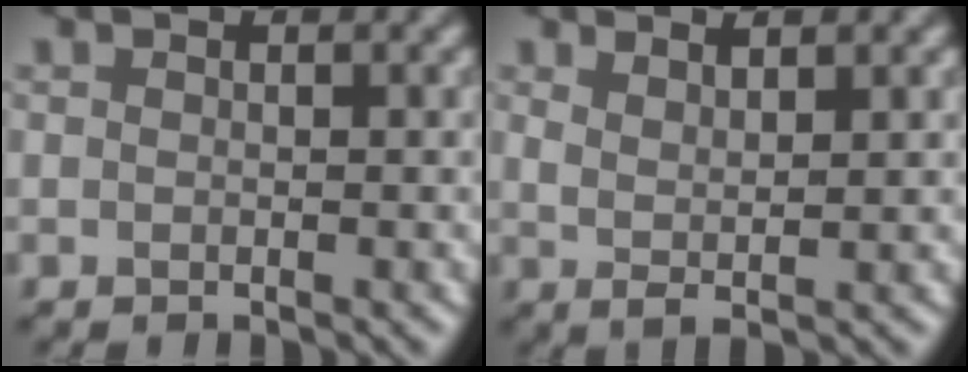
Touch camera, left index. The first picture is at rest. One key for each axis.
{"total": 2.1, "fx": 1.2, "fy": 0.4, "fz": 1.6, "tx": -0.023, "ty": -0.006, "tz": 0.018}